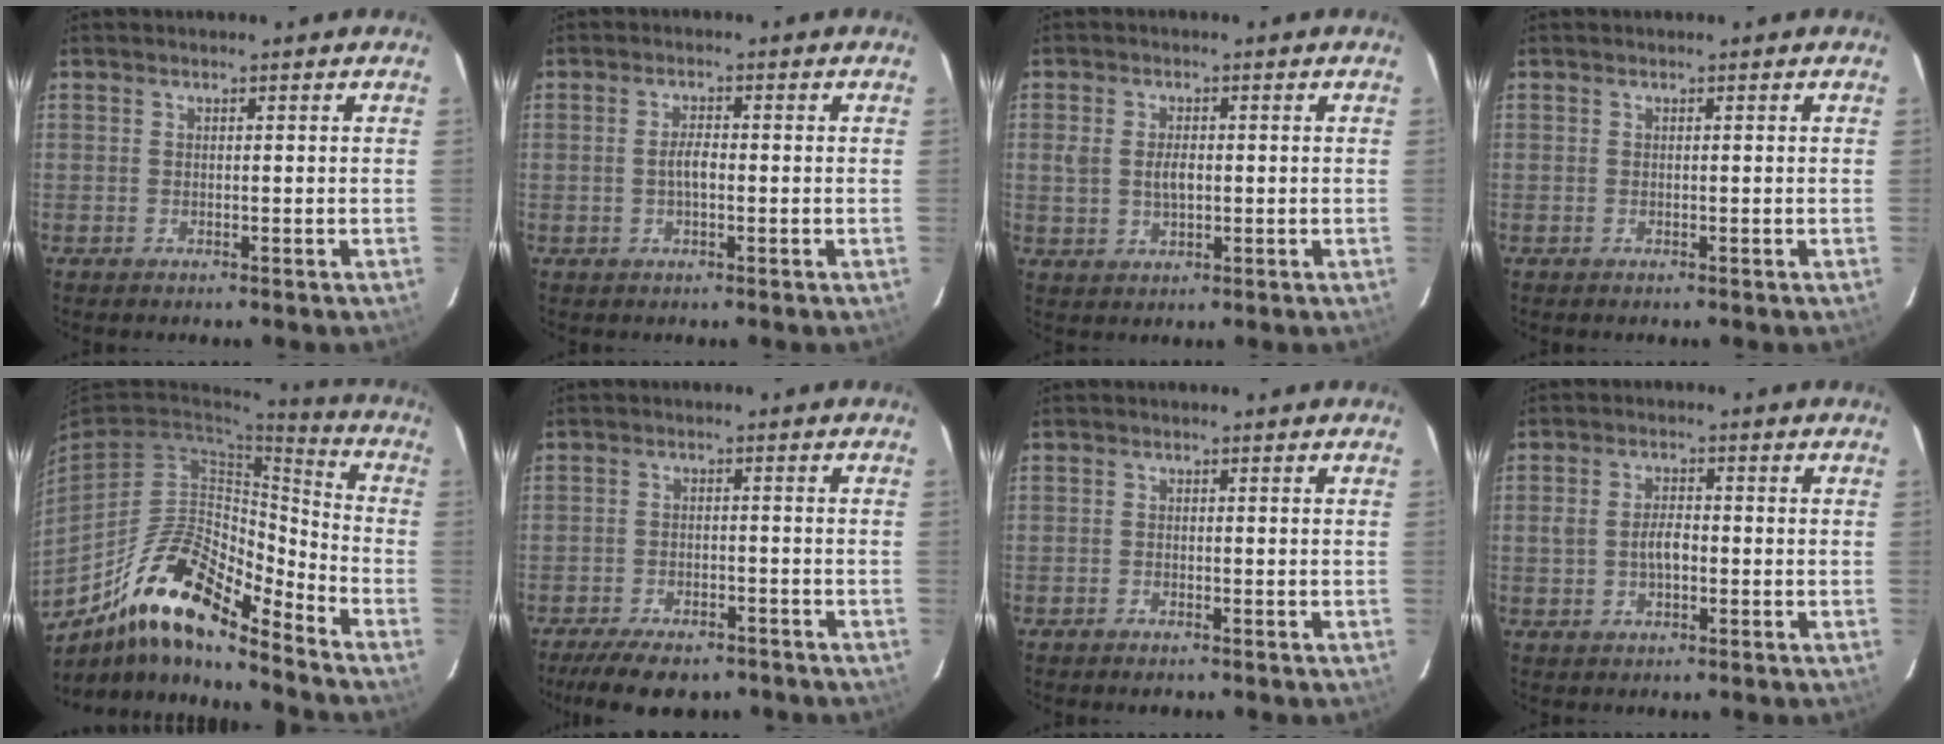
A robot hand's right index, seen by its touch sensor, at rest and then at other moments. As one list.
[{"total": 2.4, "force": [-0.5, 0.8, 2.2], "torque": [-0.044, 0.004, -0.009]}, {"total": 4.2, "force": [0.1, 2.6, 3.2], "torque": [-0.062, 0.003, 0.006]}, {"total": 0.0}, {"total": 17.6, "force": [-13.0, 4.6, 11.0], "torque": [-0.189, 0.003, -0.241]}, {"total": 11.8, "force": [-9.3, 4.4, 5.6], "torque": [-0.128, -0.017, -0.141]}, {"total": 1.5, "force": [-1.3, 0.6, 0.6], "torque": [-0.019, 0.001, -0.026]}, {"total": 3.7, "force": [-0.7, 2.1, 2.9], "torque": [-0.056, 0.008, -0.008]}]